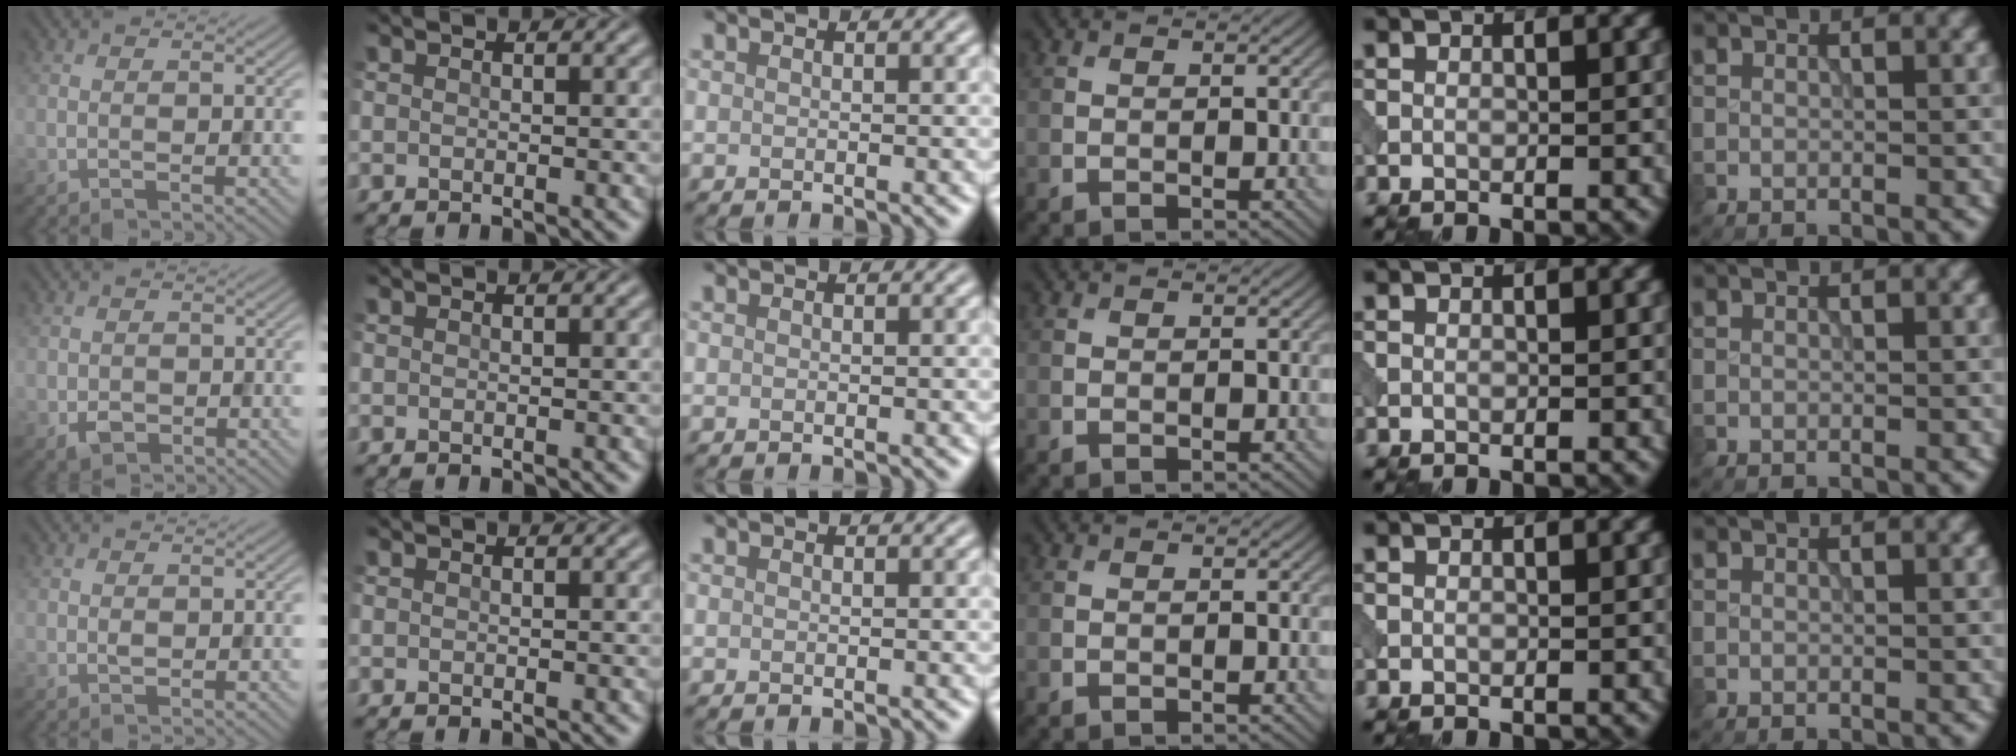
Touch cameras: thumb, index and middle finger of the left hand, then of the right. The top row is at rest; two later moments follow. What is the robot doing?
{"motion": "open", "object": "sandwich press"}